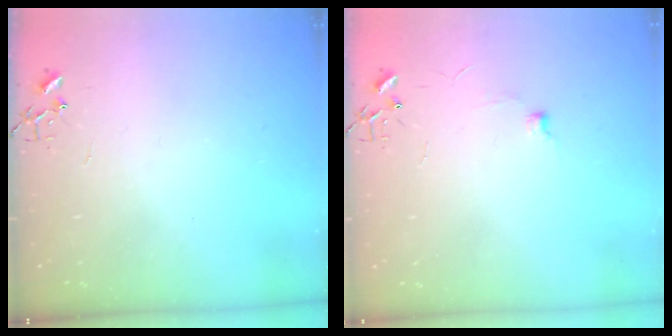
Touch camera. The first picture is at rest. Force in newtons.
{"total": 5.6, "press": 5.6, "slide": 0.7}